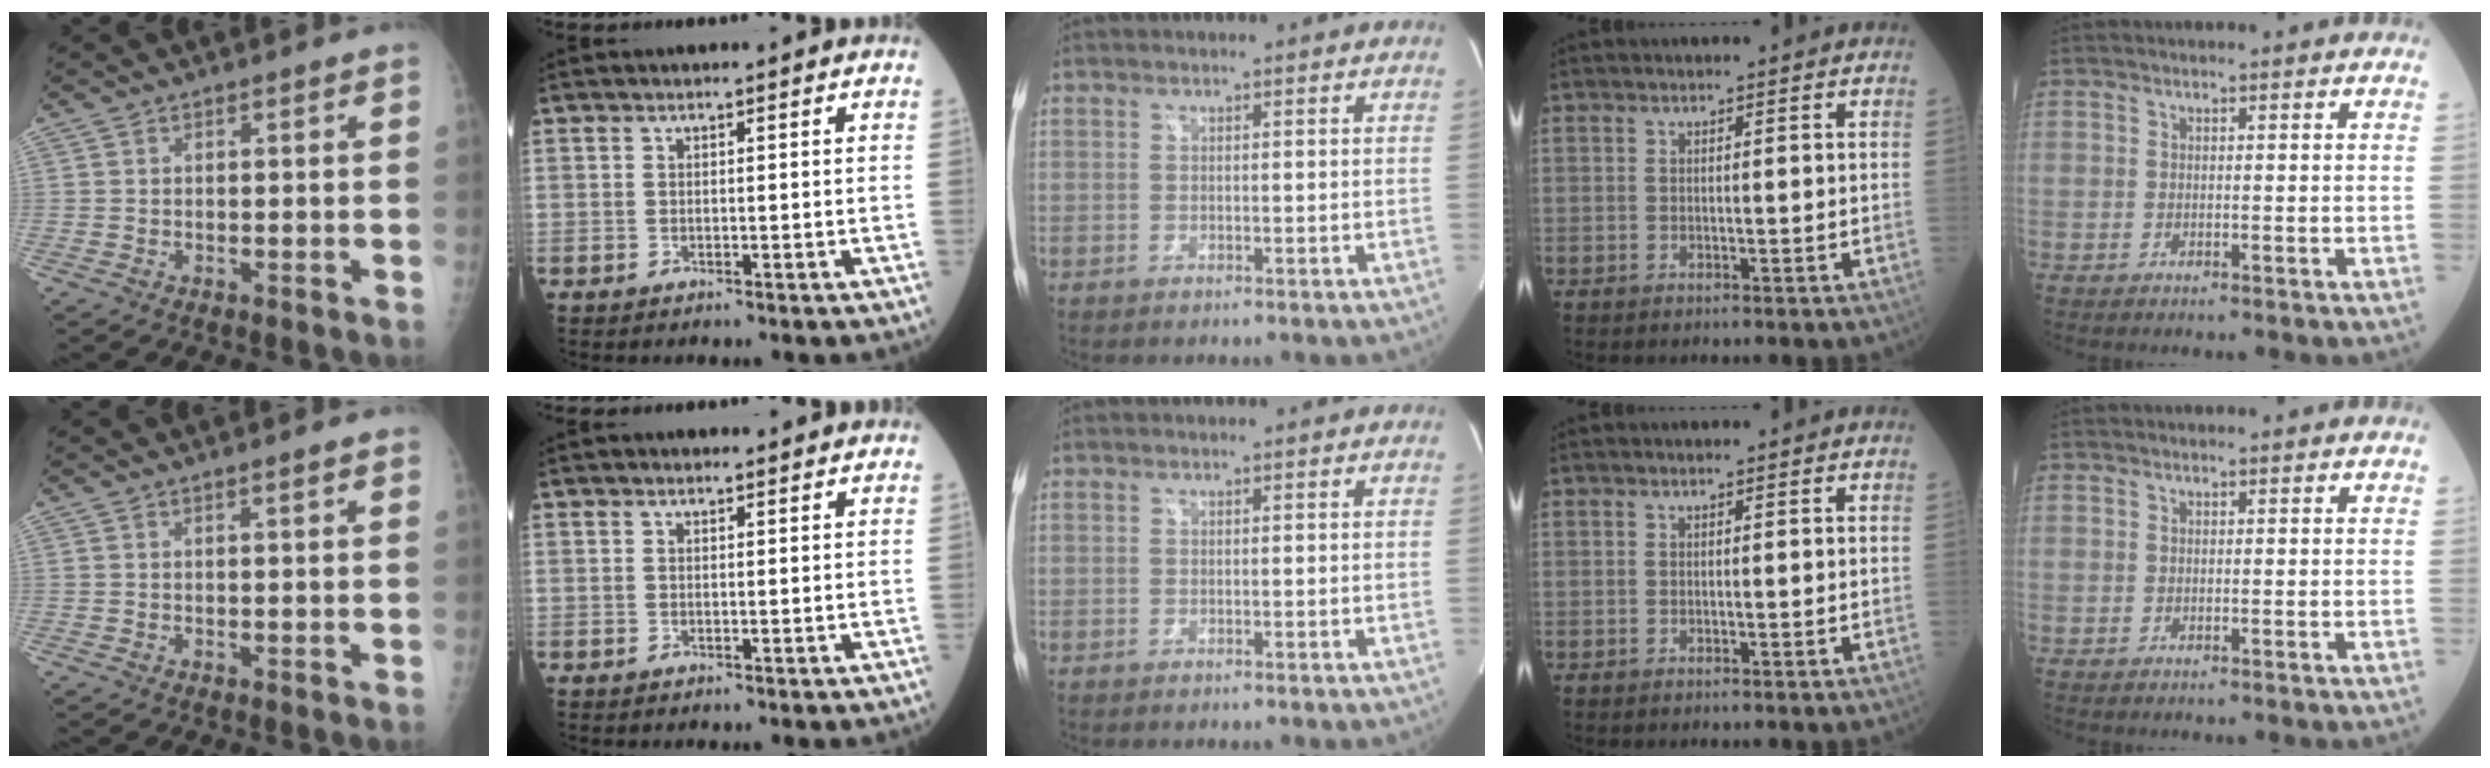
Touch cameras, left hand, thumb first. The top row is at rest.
{"thumb": {"total": 1.3, "force": [0.8, 0.0, 1.1], "torque": [-0.015, 0.000, 0.009]}, "index": {"total": 1.1, "force": [1.0, 0.4, 0.2], "torque": [-0.009, 0.004, 0.011]}}